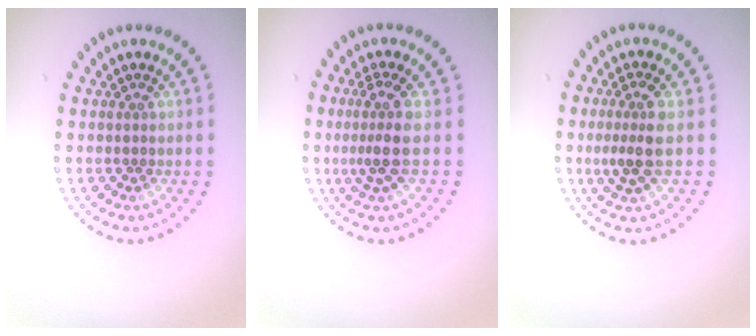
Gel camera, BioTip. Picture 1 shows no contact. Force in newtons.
{"total": 3.1, "press": 2.2, "slide": 2.1}
{"total": 3.0, "press": 2.6, "slide": 1.4}